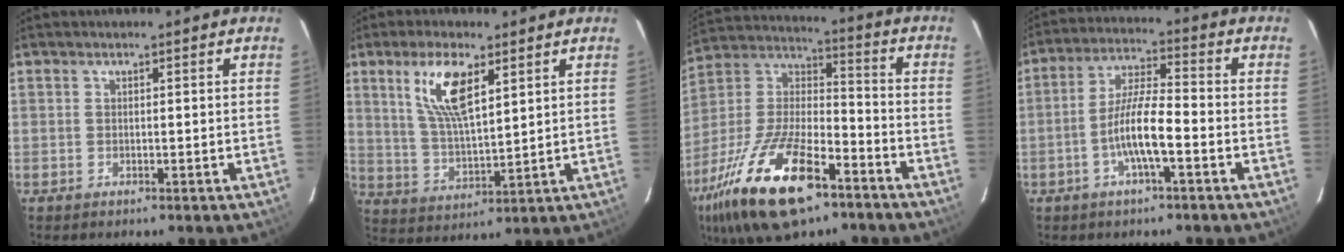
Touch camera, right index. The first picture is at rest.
{"total": 10.6, "force": [5.1, 3.5, 8.6], "torque": [-0.166, 0.005, 0.105]}
{"total": 24.2, "force": [-14.0, 9.7, 17.2], "torque": [-0.351, -0.022, -0.249]}
{"total": 8.2, "force": [-3.2, 1.2, 7.4], "torque": [-0.152, 0.003, -0.060]}